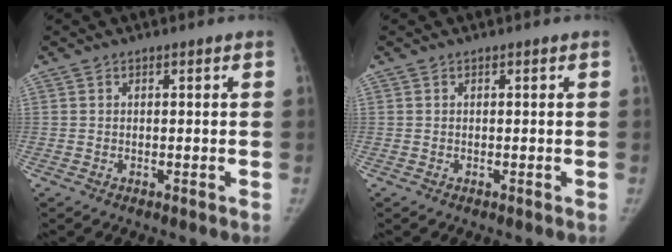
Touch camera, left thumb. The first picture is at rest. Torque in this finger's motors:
{"motor_torque": [0.08, 0.00, 0.12, -0.12, 0.02]}